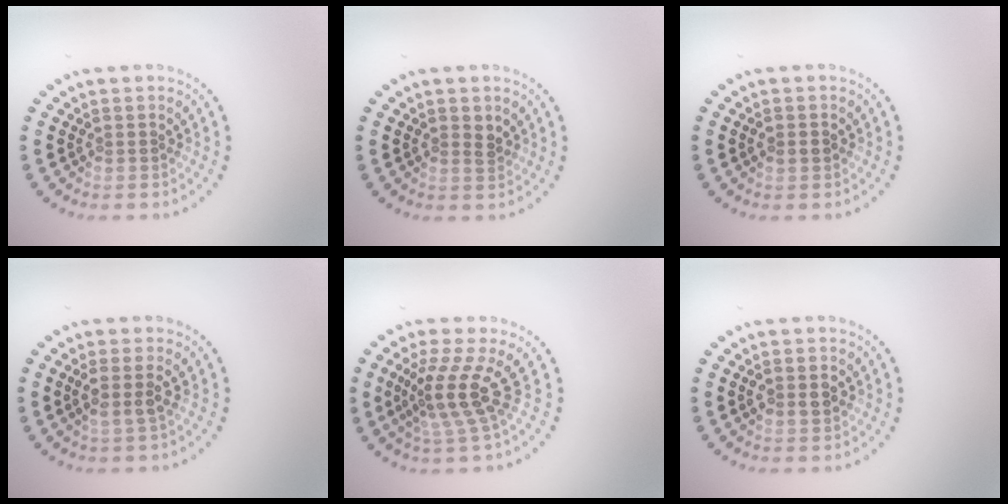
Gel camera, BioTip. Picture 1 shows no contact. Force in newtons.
{"total": 1.3, "press": 1.3, "slide": 0.4}
{"total": 1.3, "press": 1.3, "slide": 0.2}
{"total": 2.0, "press": 1.8, "slide": 1.0}
{"total": 4.0, "press": 2.6, "slide": 3.0}
{"total": 1.8, "press": 1.8, "slide": 0.1}